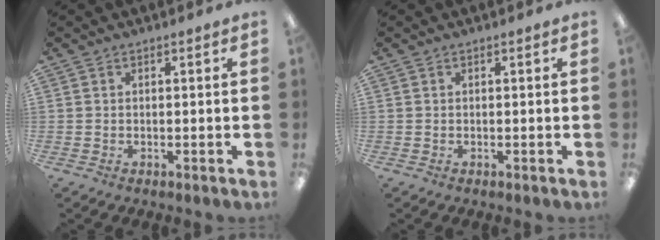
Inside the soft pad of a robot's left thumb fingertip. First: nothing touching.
{"total": 0.0}